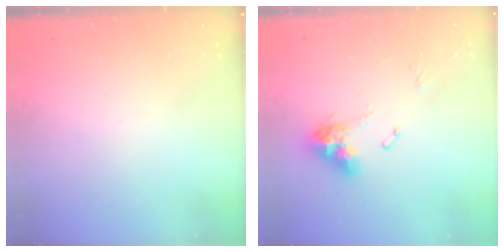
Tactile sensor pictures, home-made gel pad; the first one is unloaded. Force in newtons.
{"total": 11.0, "press": 10.9, "slide": 1.3}